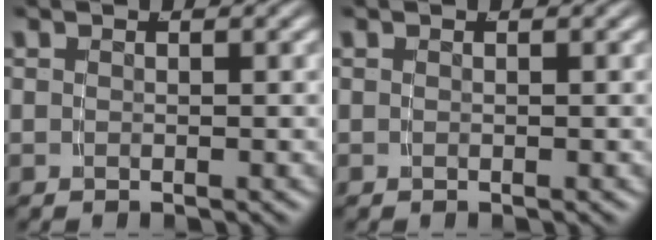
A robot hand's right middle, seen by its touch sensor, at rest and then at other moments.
{"total": 0.0}